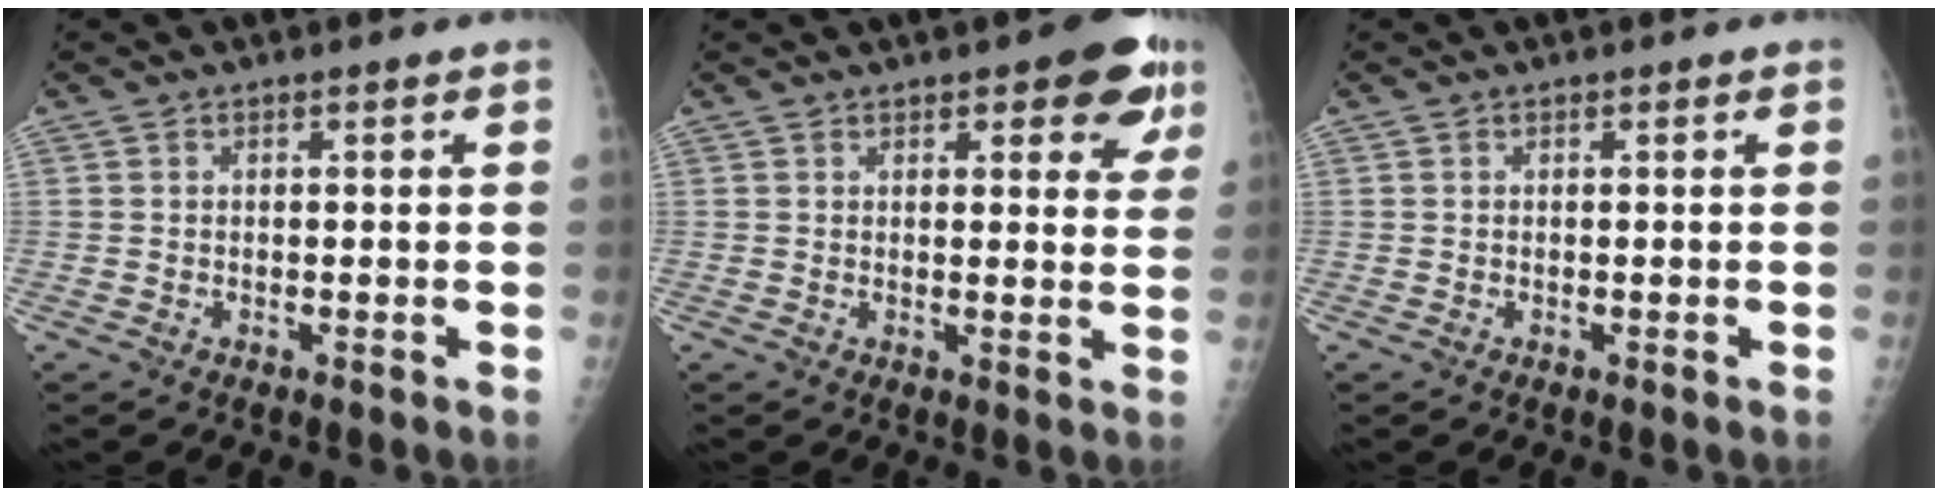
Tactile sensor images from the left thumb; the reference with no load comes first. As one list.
[{"total": 8.3, "force": [4.6, 3.4, 6.0], "torque": [-0.037, -0.015, 0.049]}, {"total": 0.0}]